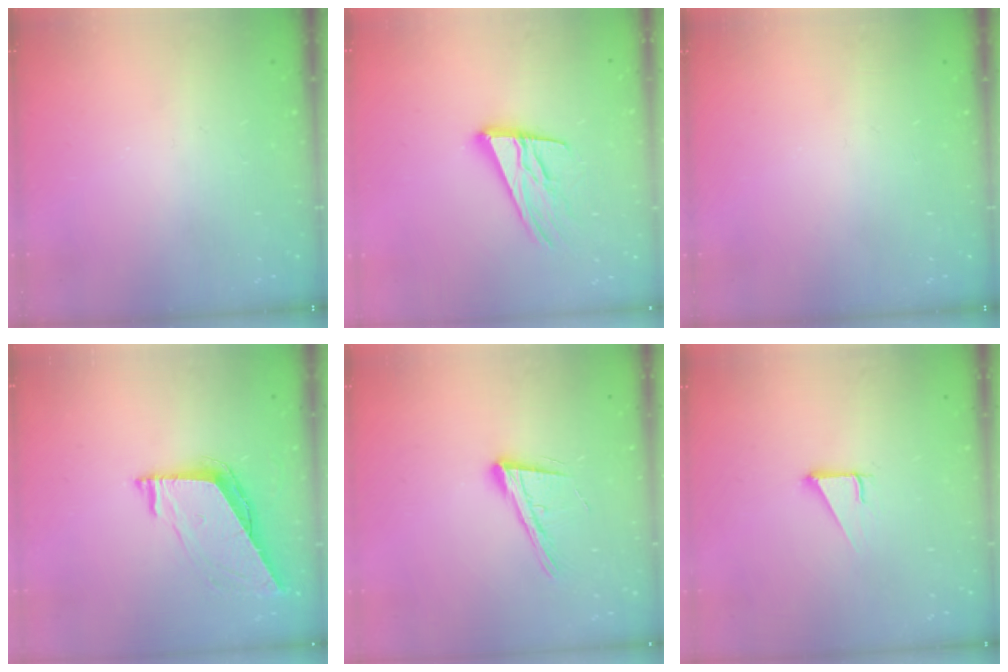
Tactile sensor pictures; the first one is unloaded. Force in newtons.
{"total": 14.9, "press": 14.6, "slide": 2.9}
{"total": 0.0}
{"total": 7.1, "press": 7.1, "slide": 0.2}
{"total": 14.6, "press": 14.0, "slide": 3.9}
{"total": 2.8, "press": 2.8, "slide": 0.0}